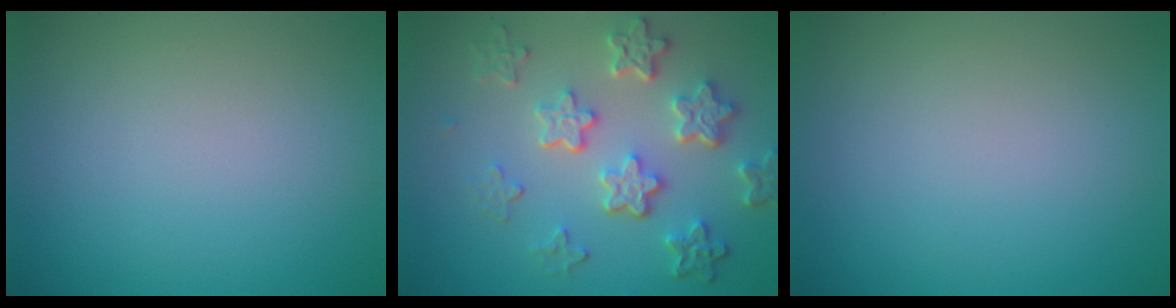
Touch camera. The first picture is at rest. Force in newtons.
{"total": 5.9, "press": 4.4, "slide": 3.9}
{"total": 0.0}